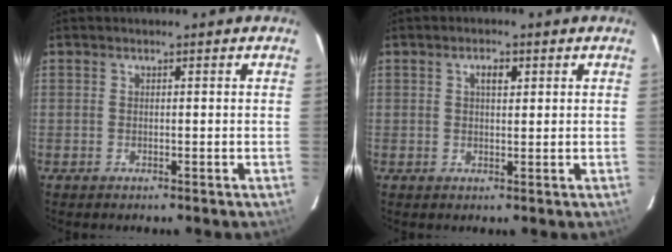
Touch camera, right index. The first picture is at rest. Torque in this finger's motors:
{"motor_torque": [0.01, 0.00, 0.05, 0.03]}